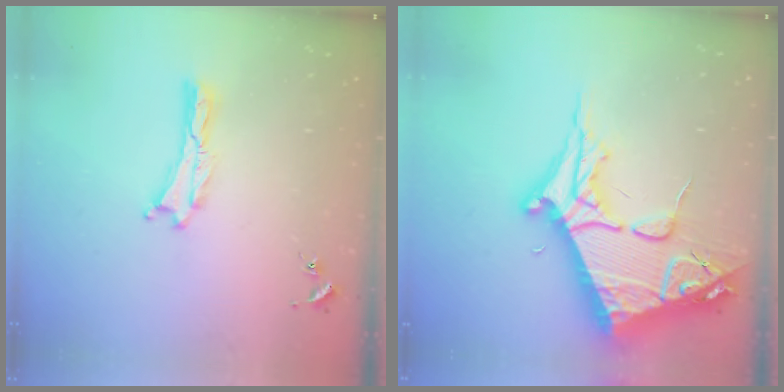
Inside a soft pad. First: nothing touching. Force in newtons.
{"total": 14.3, "press": 14.2, "slide": 1.4}